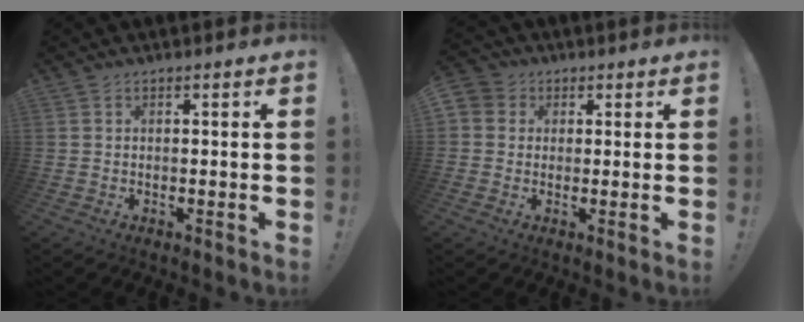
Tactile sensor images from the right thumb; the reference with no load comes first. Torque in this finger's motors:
{"motor_torque": [0.80, 0.92, 0.33, -0.35, 0.04]}